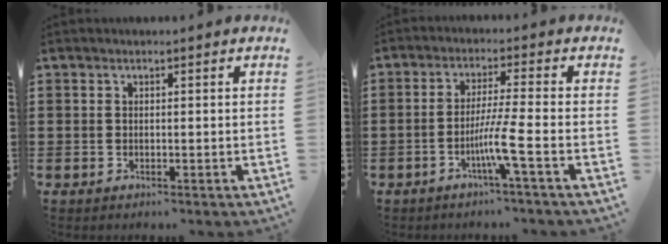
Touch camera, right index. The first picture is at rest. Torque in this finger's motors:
{"motor_torque": [1.50, -0.19, 0.32, 0.10]}